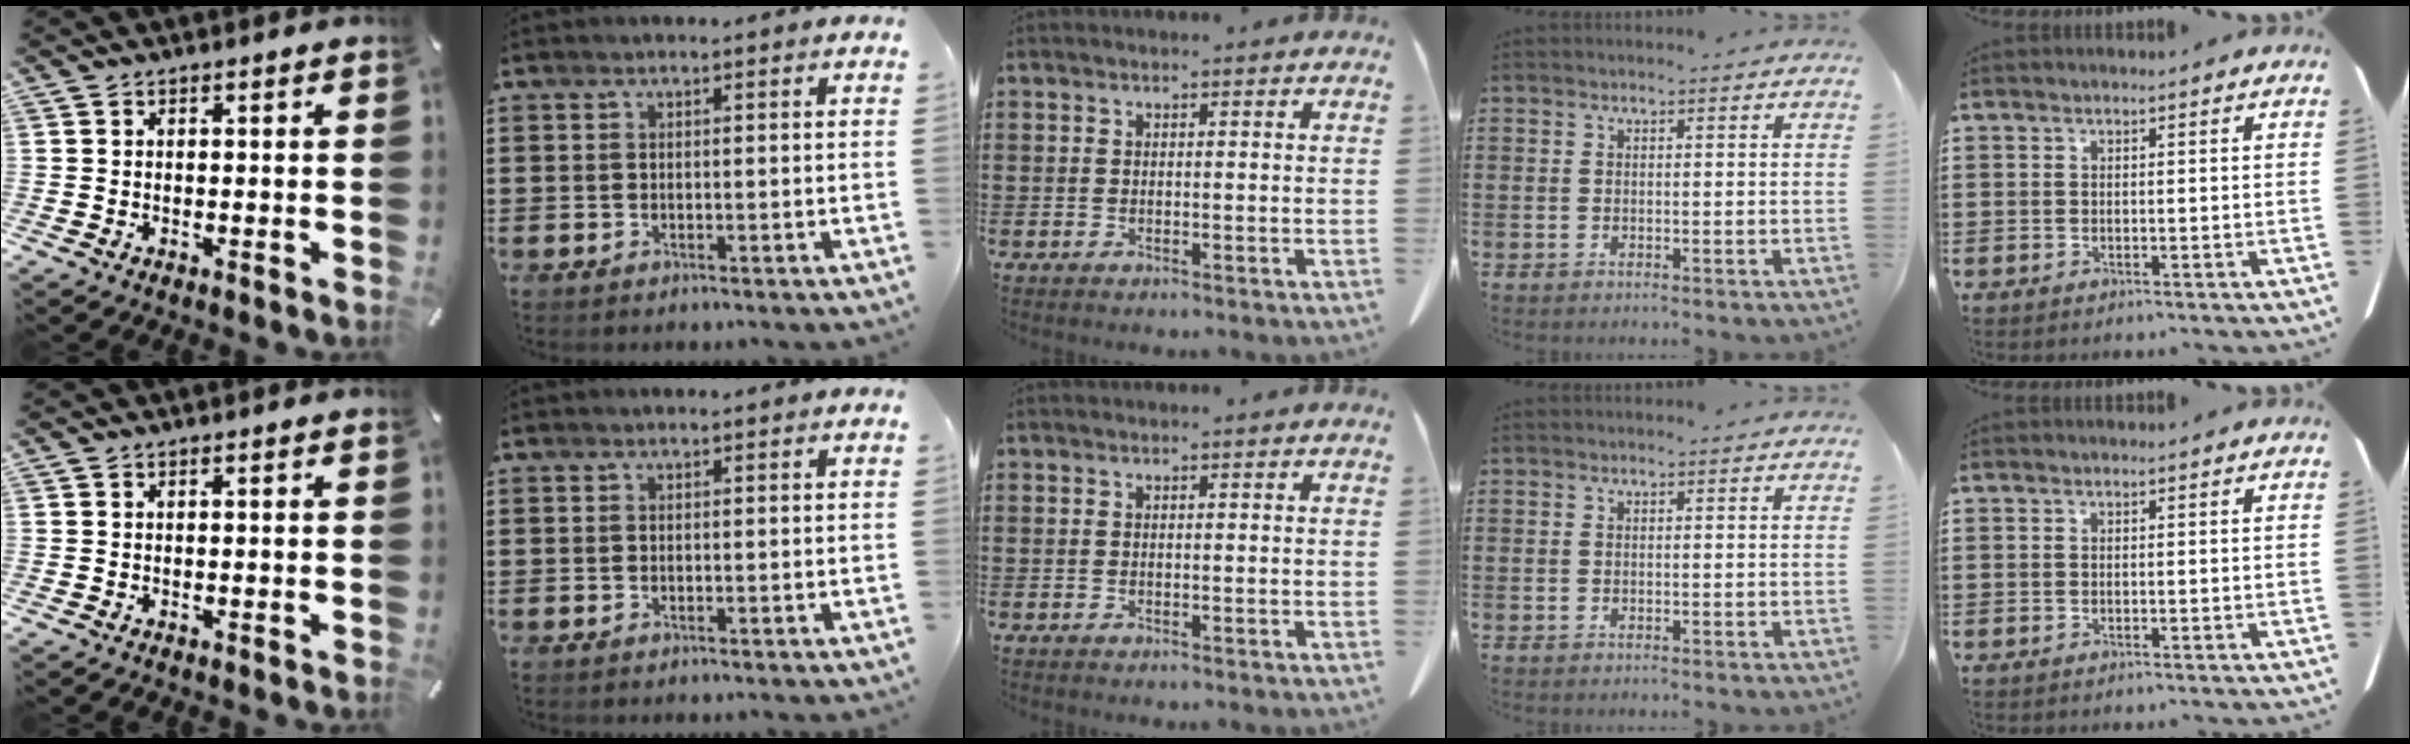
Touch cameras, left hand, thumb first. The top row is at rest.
{}